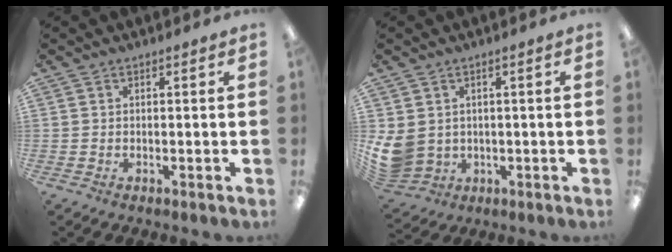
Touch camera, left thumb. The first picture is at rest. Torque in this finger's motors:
{"motor_torque": [-0.16, 0.63, 0.99, -0.44, 0.10]}